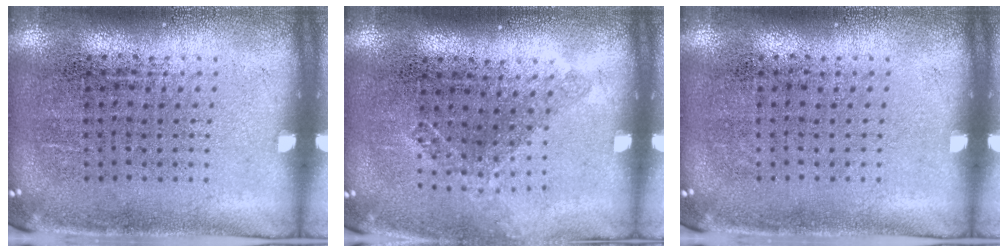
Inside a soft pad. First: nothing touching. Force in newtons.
{"total": 1.2, "press": 0.9, "slide": 0.7}
{"total": 0.0}